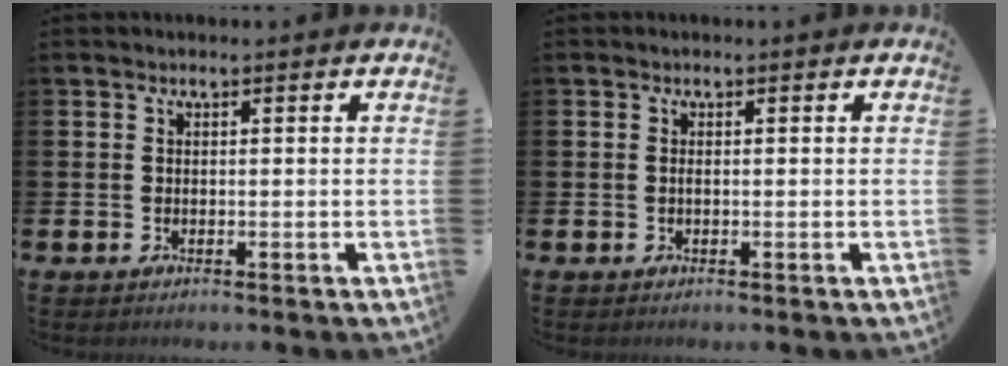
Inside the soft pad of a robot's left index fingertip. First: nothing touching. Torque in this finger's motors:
{"motor_torque": [0.22, -0.07, 0.02, 0.00]}